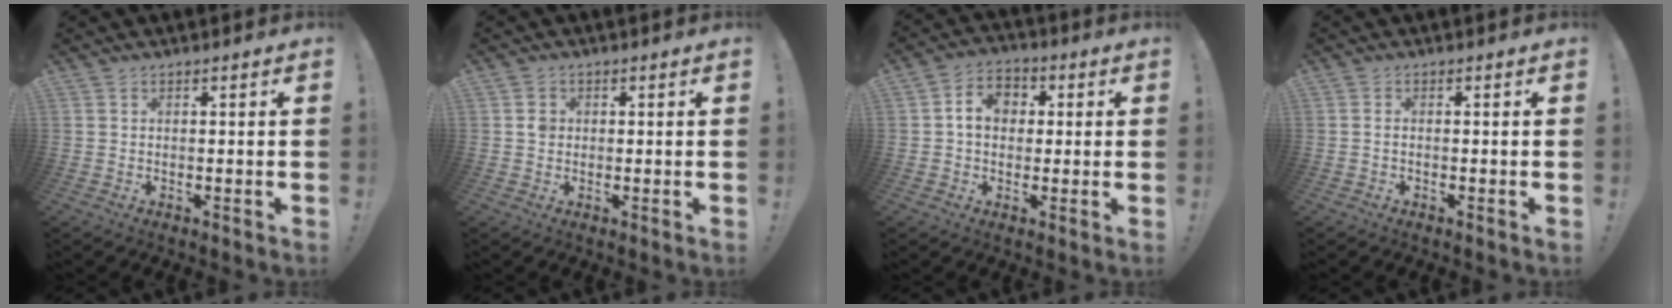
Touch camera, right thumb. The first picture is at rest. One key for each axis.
{"total": 1.9, "fx": 0.1, "fy": 1.8, "fz": 0.6, "tx": -0.002, "ty": 0.001, "tz": -0.002}
{"total": 7.7, "fx": 0.8, "fy": 6.1, "fz": 4.5, "tx": -0.070, "ty": 0.013, "tz": 0.015}
{"total": 0.6, "fx": -0.4, "fy": 0.1, "fz": 0.4, "tx": -0.010, "ty": 0.001, "tz": -0.007}